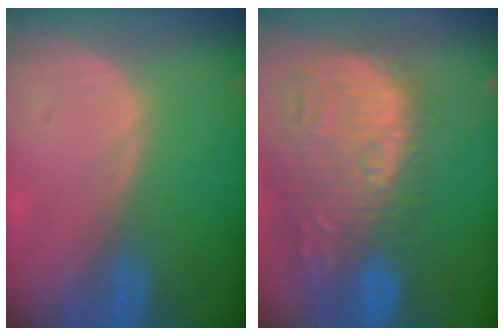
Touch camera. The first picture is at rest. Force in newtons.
{"total": 15.3, "press": 13.0, "slide": 8.1}